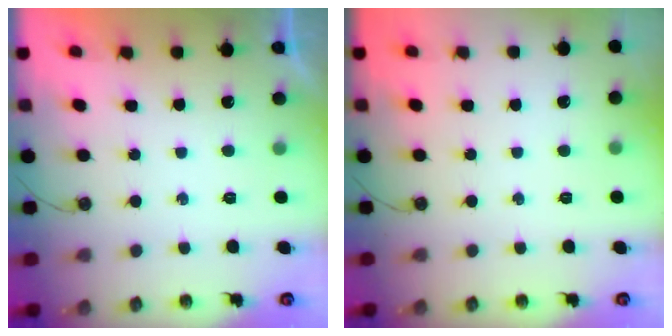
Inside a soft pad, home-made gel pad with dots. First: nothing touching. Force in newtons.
{"total": 0.0}